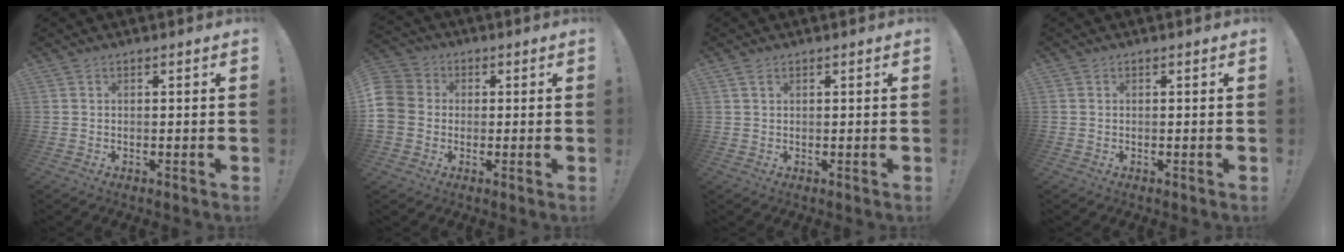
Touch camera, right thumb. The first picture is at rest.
{"total": 8.6, "force": [-0.8, 7.6, 3.9], "torque": [-0.085, 0.016, -0.011]}
{"total": 1.4, "force": [0.8, 0.7, 0.9], "torque": [-0.016, 0.000, 0.015]}
{"total": 0.0}